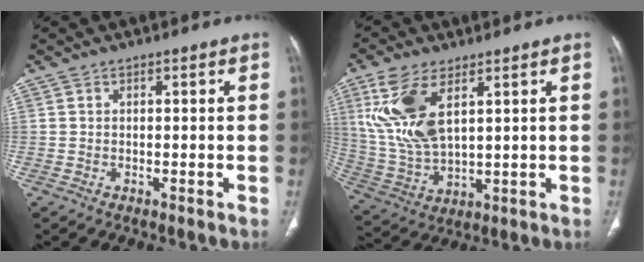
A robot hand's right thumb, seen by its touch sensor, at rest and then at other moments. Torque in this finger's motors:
{"motor_torque": [-0.89, 1.48, 1.24, 1.36, 0.21]}